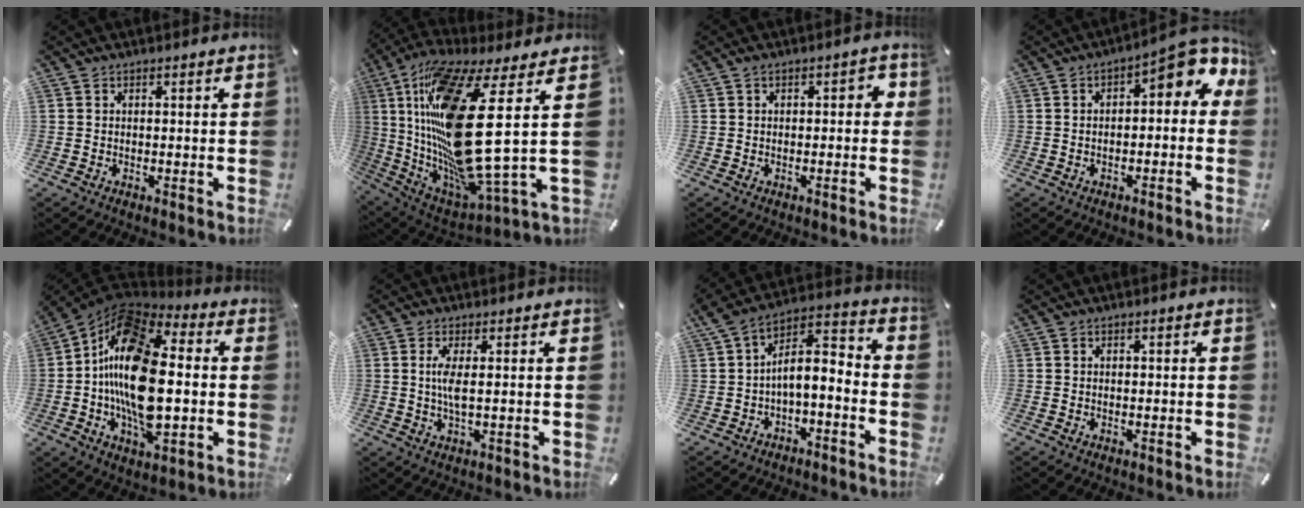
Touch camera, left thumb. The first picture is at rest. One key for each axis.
{"total": 32.1, "fx": 5.3, "fy": 11.1, "fz": 29.7, "tx": -0.553, "ty": -0.089, "tz": 0.117}
{"total": 2.3, "fx": -0.3, "fy": 1.3, "fz": 1.9, "tx": -0.036, "ty": 0.011, "tz": -0.008}
{"total": 7.4, "fx": 2.3, "fy": 3.4, "fz": 6.1, "tx": -0.074, "ty": -0.030, "tz": 0.031}
{"total": 23.7, "fx": -0.9, "fy": 13.2, "fz": 19.6, "tx": -0.397, "ty": 0.003, "tz": -0.016}
{"total": 4.7, "fx": 0.5, "fy": 0.9, "fz": 4.6, "tx": -0.103, "ty": -0.010, "tz": 0.003}
{"total": 7.6, "fx": -2.2, "fy": 4.0, "fz": 6.1, "tx": -0.096, "ty": 0.008, "tz": -0.042}
{"total": 0.0}